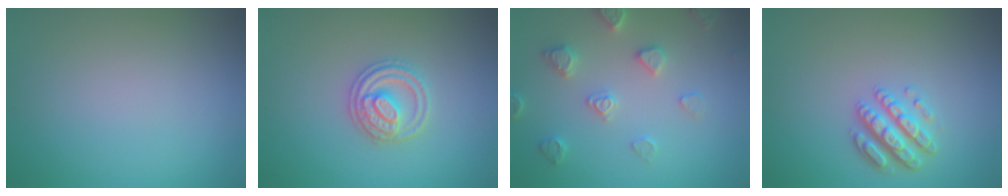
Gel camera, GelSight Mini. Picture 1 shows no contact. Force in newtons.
{"total": 2.8, "press": 2.7, "slide": 0.5}
{"total": 3.2, "press": 3.2, "slide": 0.8}
{"total": 2.9, "press": 2.8, "slide": 1.1}